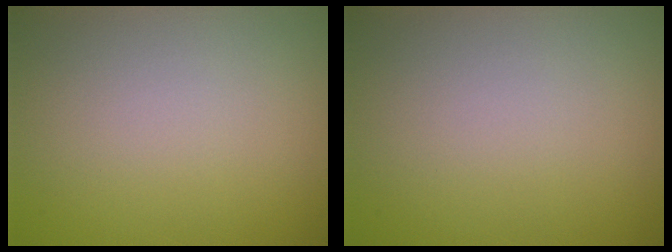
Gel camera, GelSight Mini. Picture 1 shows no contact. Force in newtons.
{"total": 0.0}